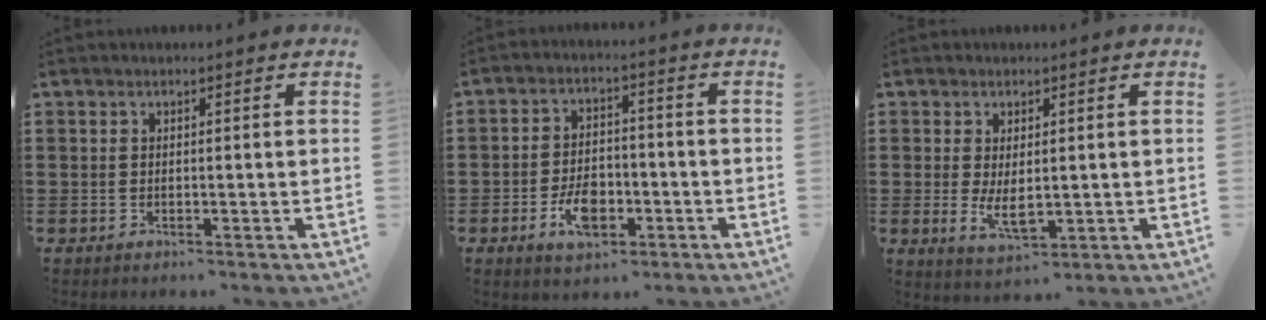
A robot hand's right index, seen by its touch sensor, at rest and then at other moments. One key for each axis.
{"total": 6.2, "fx": -2.4, "fy": 3.4, "fz": 4.5, "tx": -0.087, "ty": 0.001, "tz": -0.048}
{"total": 4.2, "fx": 0.2, "fy": 2.0, "fz": 3.7, "tx": -0.070, "ty": -0.004, "tz": 0.001}